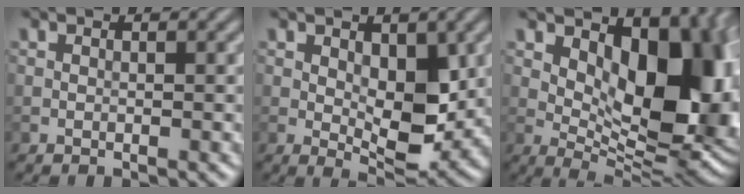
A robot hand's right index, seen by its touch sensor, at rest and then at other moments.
{"total": 5.2, "force": [0.6, 2.9, 4.2], "torque": [-0.066, -0.014, 0.017]}
{"total": 13.3, "force": [3.1, 7.0, 10.9], "torque": [-0.121, -0.003, 0.056]}